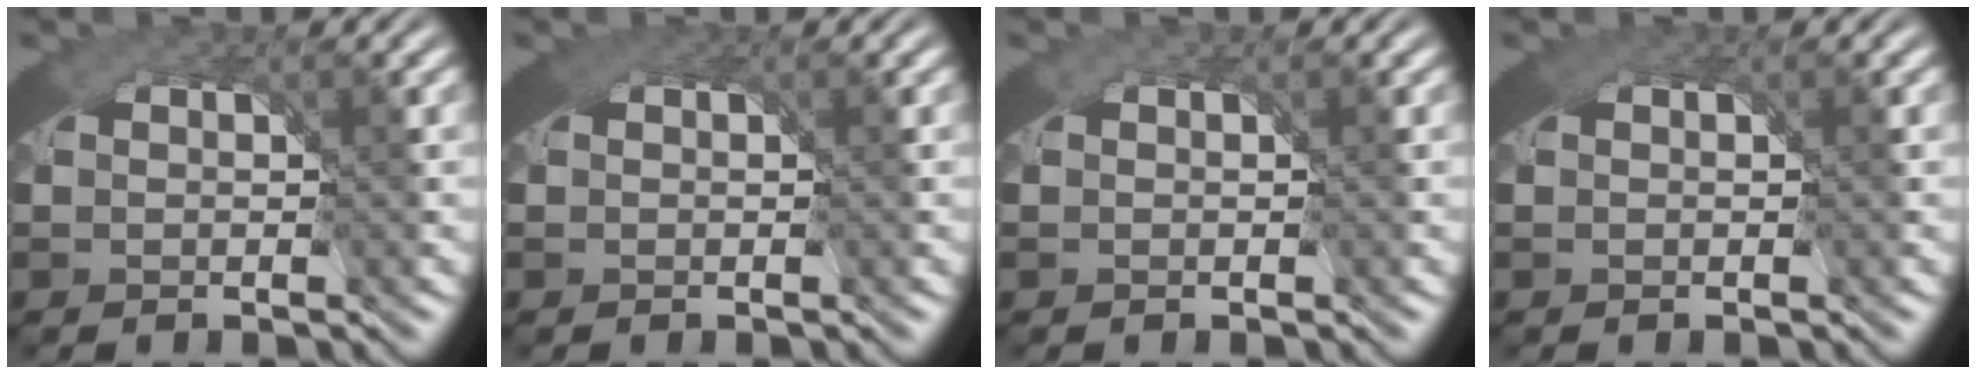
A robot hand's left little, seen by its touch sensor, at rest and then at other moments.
{"total": 0.9, "force": [0.4, 0.6, 0.4], "torque": [-0.009, -0.002, 0.006]}
{"total": 0.0}
{"total": 0.6, "force": [0.3, 0.4, 0.3], "torque": [-0.004, -0.003, 0.004]}